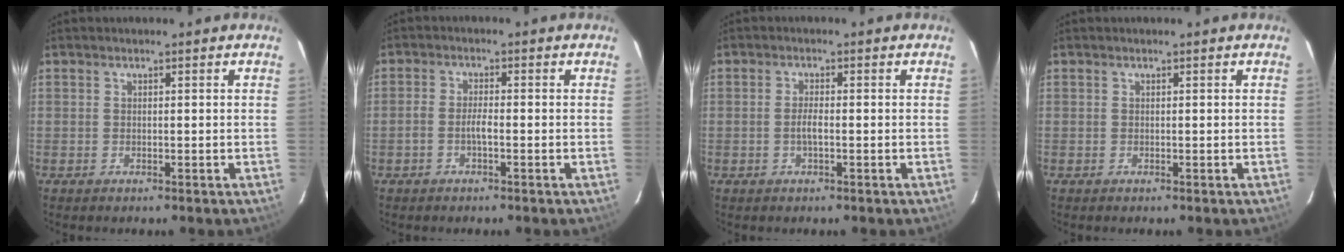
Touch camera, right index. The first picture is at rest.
{"total": 2.3, "force": [-1.0, 0.5, 2.1], "torque": [-0.048, 0.005, -0.021]}
{"total": 2.0, "force": [-0.6, 0.4, 1.9], "torque": [-0.038, -0.001, -0.011]}
{"total": 0.0}